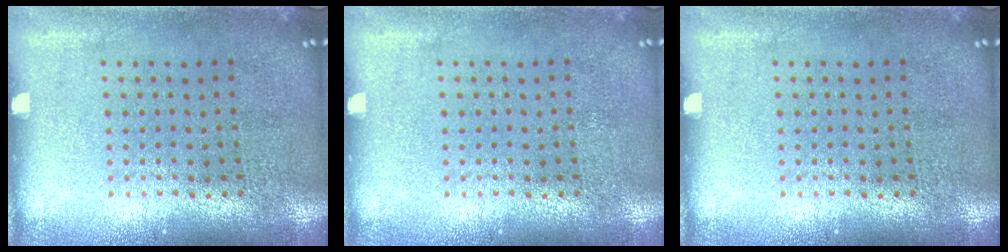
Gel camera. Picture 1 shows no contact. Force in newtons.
{"total": 0.0}
{"total": 0.0}